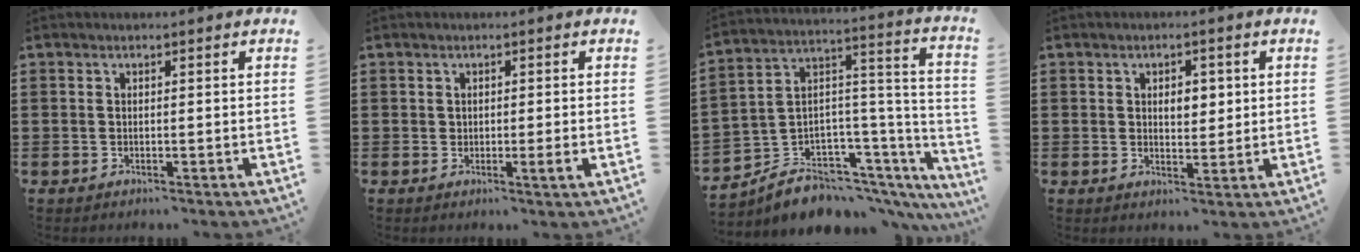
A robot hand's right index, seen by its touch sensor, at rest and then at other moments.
{"total": 1.4, "force": [-0.2, 0.3, 1.4], "torque": [-0.023, -0.003, -0.004]}
{"total": 6.6, "force": [-4.8, 4.3, 1.1], "torque": [-0.028, -0.009, -0.083]}
{"total": 3.4, "force": [0.7, 2.2, 2.6], "torque": [-0.041, 0.005, 0.005]}